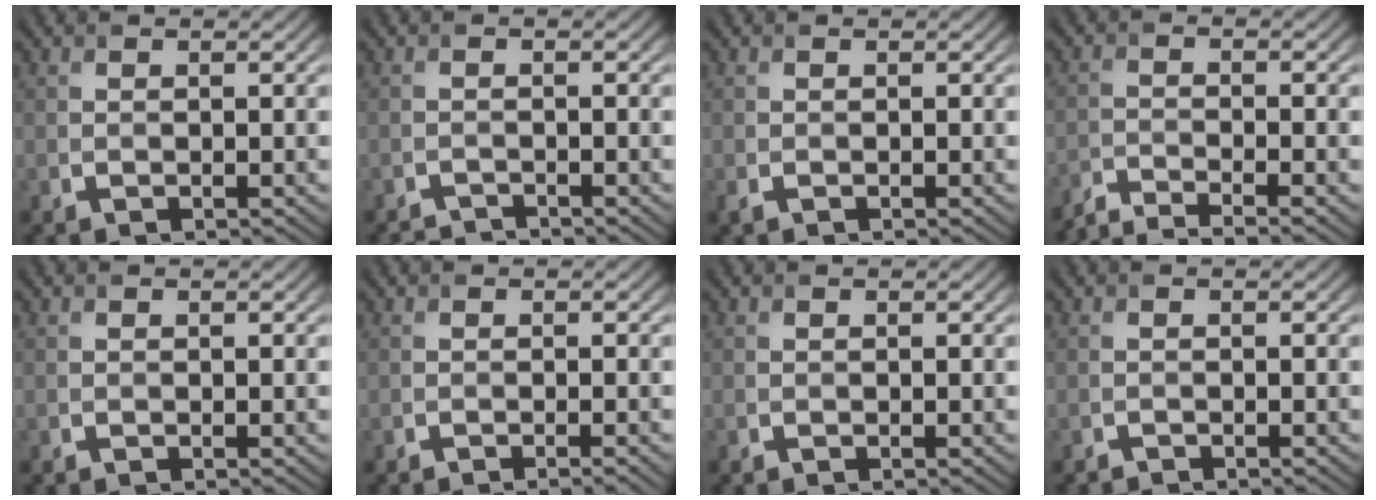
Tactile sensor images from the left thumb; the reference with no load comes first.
{"total": 1.8, "force": [-1.8, 0.1, 0.1], "torque": [0.001, -0.007, -0.039]}
{"total": 0.5, "force": [-0.2, 0.2, 0.5], "torque": [-0.011, -0.003, -0.003]}
{"total": 4.9, "force": [-4.2, 0.7, 2.3], "torque": [-0.040, -0.004, -0.091]}
{"total": 0.0}
{"total": 1.1, "force": [-0.6, 0.2, 0.9], "torque": [-0.009, -0.003, -0.017]}
{"total": 0.0}
{"total": 0.9, "force": [-0.9, 0.0, 0.0], "torque": [0.001, -0.004, -0.020]}